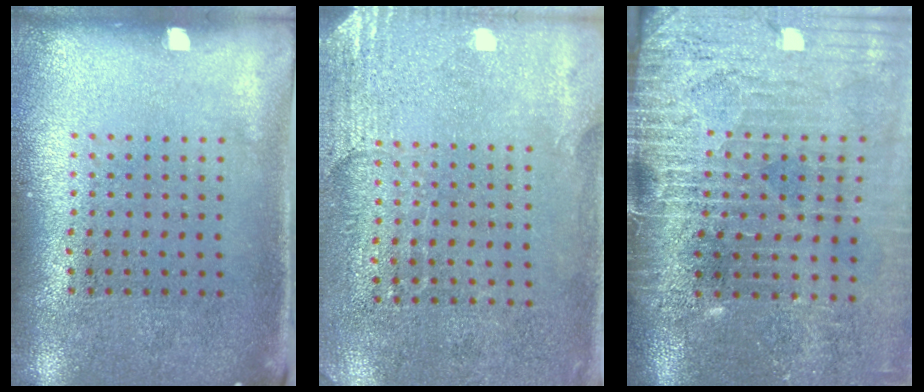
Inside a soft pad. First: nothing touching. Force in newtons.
{"total": 2.6, "press": 2.3, "slide": 1.2}
{"total": 4.0, "press": 3.5, "slide": 1.9}